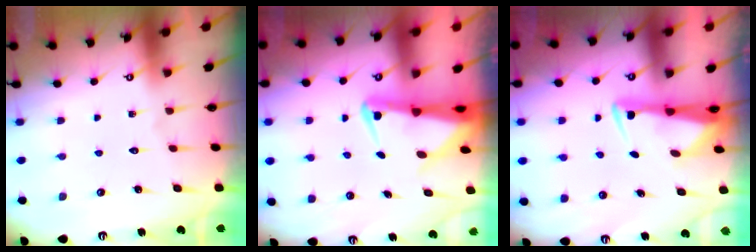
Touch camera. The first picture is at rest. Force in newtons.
{"total": 3.4, "press": 3.4, "slide": 0.5}
{"total": 3.1, "press": 3.0, "slide": 0.9}